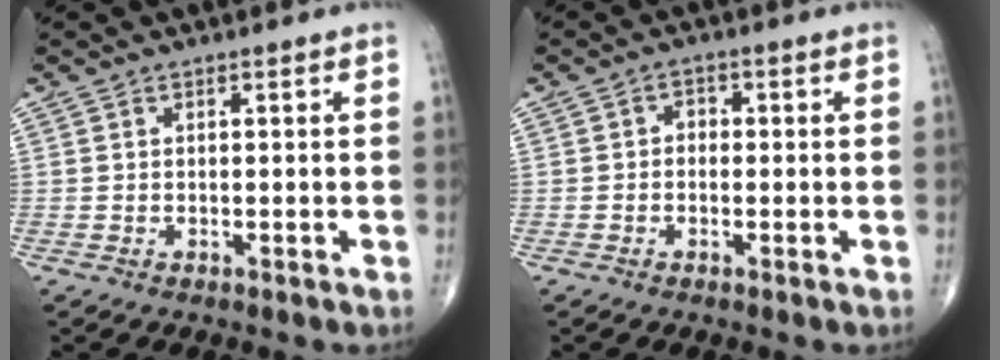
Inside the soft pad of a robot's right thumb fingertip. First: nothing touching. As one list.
[{"total": 2.2, "force": [-0.1, 1.7, 1.3], "torque": [-0.005, 0.011, -0.010]}]